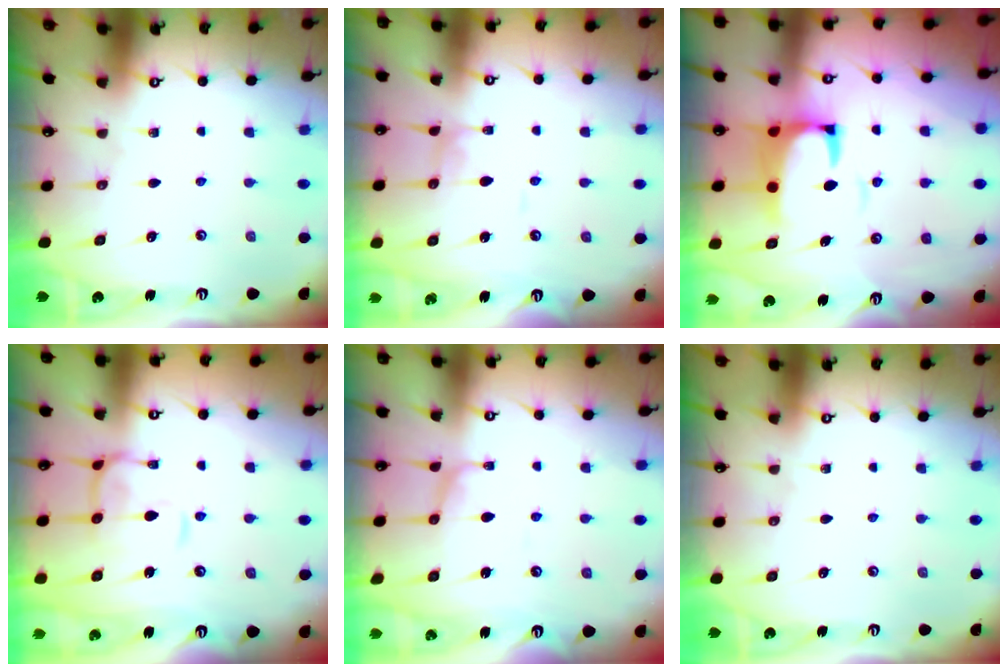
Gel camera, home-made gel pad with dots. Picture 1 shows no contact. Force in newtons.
{"total": 2.6, "press": 2.6, "slide": 0.0}
{"total": 4.0, "press": 3.8, "slide": 1.3}
{"total": 2.9, "press": 2.8, "slide": 0.8}
{"total": 0.0}
{"total": 0.0}